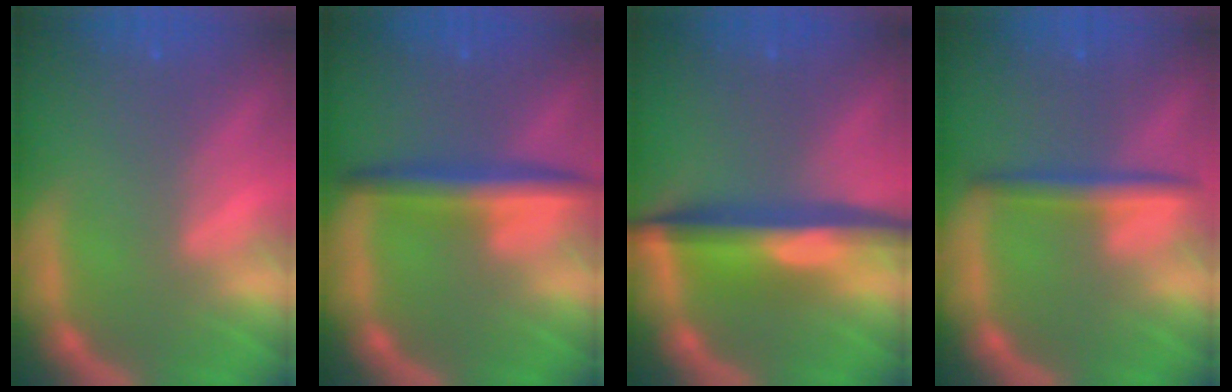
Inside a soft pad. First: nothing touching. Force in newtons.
{"total": 4.5}
{"total": 7.1}
{"total": 3.0}